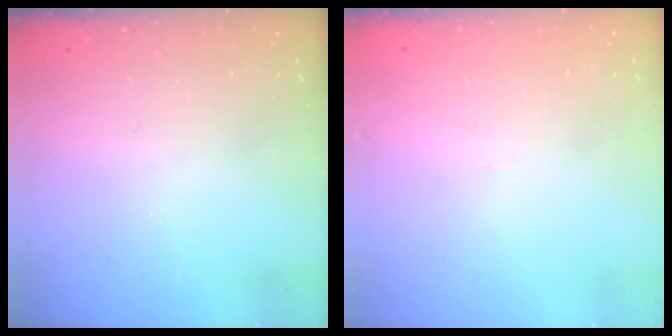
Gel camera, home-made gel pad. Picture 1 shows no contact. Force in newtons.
{"total": 1.5, "press": 1.5, "slide": 0.1}